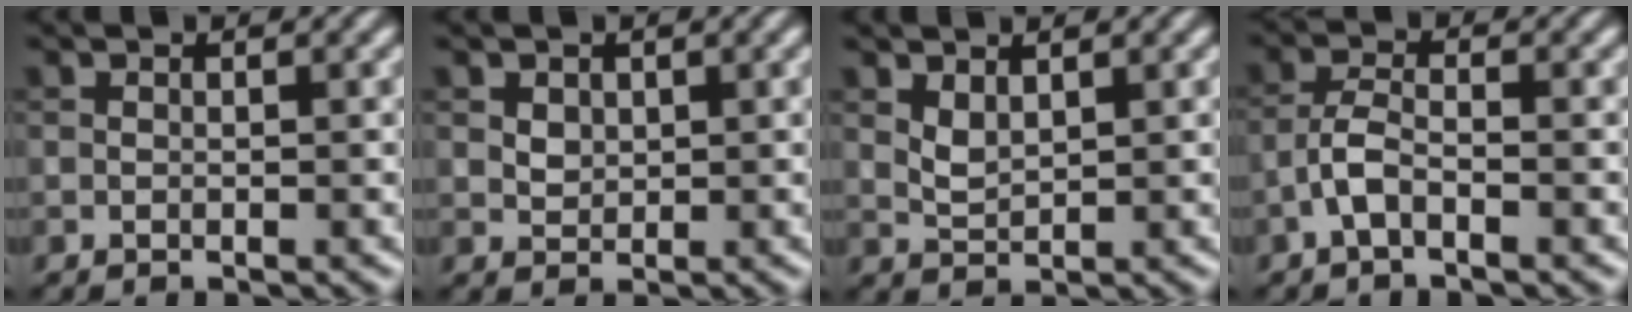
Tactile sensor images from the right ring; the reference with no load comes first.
{"total": 1.4, "force": [0.6, 1.0, 0.6], "torque": [-0.013, 0.000, 0.012]}
{"total": 1.5, "force": [1.0, 0.7, 0.9], "torque": [-0.024, -0.003, 0.027]}
{"total": 2.4, "force": [-1.3, 0.8, 1.9], "torque": [-0.042, 0.007, -0.034]}